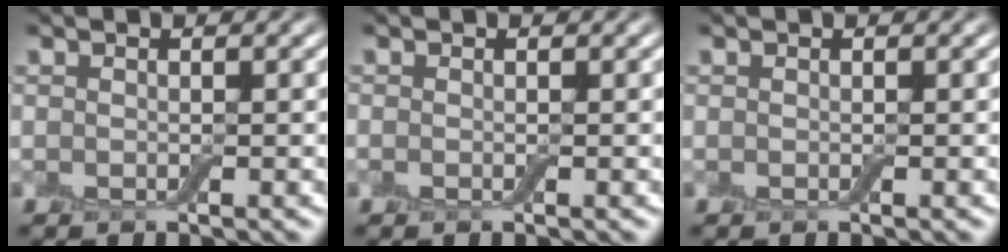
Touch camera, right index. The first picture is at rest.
{"total": 0.0}
{"total": 0.0}